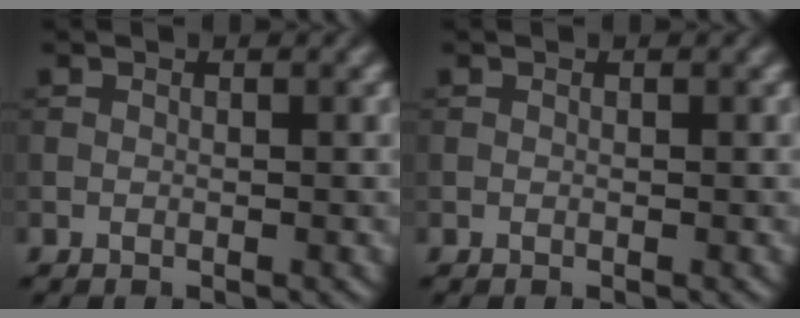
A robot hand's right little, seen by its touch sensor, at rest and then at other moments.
{"total": 0.0}